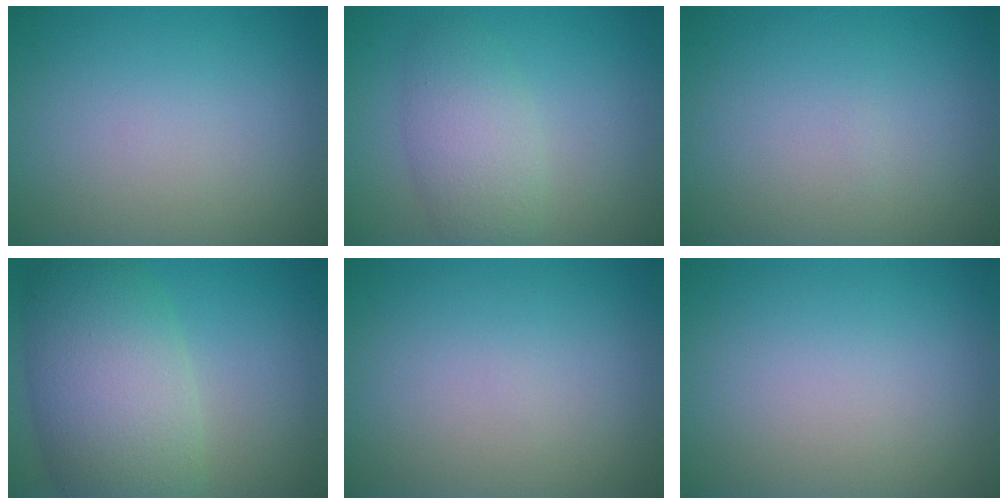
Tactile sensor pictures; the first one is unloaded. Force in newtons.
{"total": 3.9, "press": 3.9, "slide": 0.2}
{"total": 0.0}
{"total": 9.6, "press": 9.6, "slide": 0.4}
{"total": 0.0}
{"total": 0.0}